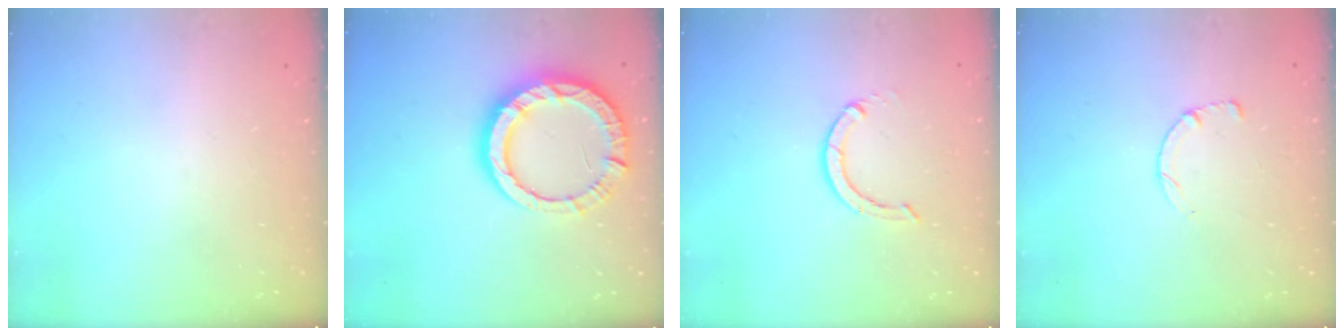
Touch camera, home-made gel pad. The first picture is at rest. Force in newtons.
{"total": 13.3, "press": 13.2, "slide": 1.6}
{"total": 4.1, "press": 4.0, "slide": 0.5}
{"total": 2.6, "press": 2.5, "slide": 0.3}